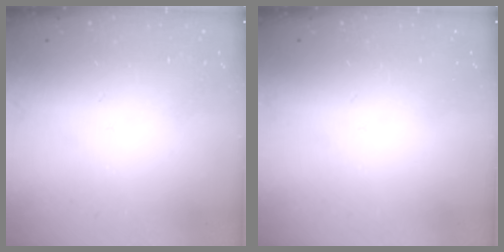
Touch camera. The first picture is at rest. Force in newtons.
{"total": 0.0}